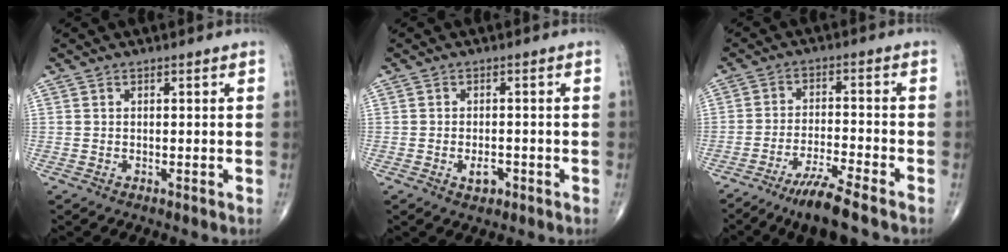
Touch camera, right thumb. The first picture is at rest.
{"total": 2.7, "force": [-1.1, 1.5, 1.9], "torque": [-0.027, 0.002, -0.014]}
{"total": 8.0, "force": [-6.0, 0.5, 5.3], "torque": [-0.103, 0.021, -0.109]}